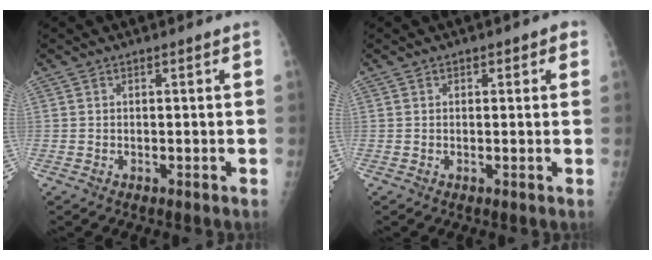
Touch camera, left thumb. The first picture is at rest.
{"total": 2.0, "force": [0.9, 1.2, 1.3], "torque": [-0.003, 0.001, 0.008]}